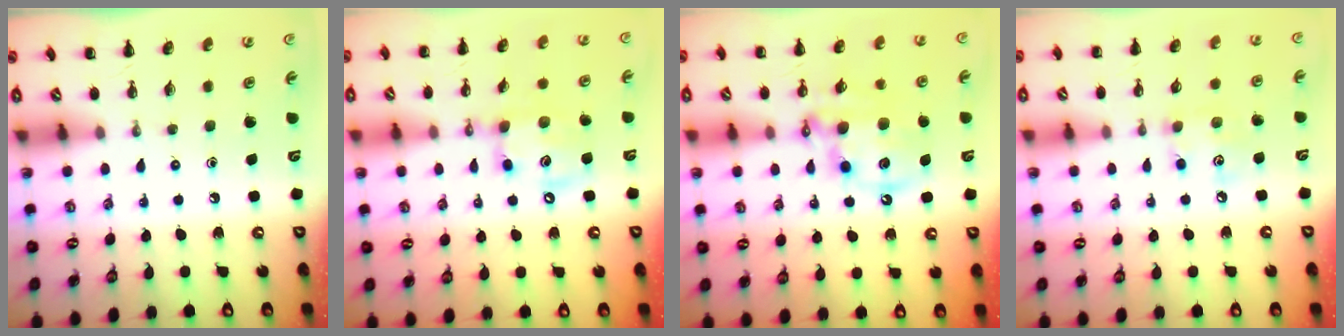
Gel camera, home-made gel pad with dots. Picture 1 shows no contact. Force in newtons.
{"total": 13.0, "press": 12.8, "slide": 2.2}
{"total": 12.6, "press": 12.2, "slide": 3.1}
{"total": 5.0, "press": 5.0, "slide": 0.5}